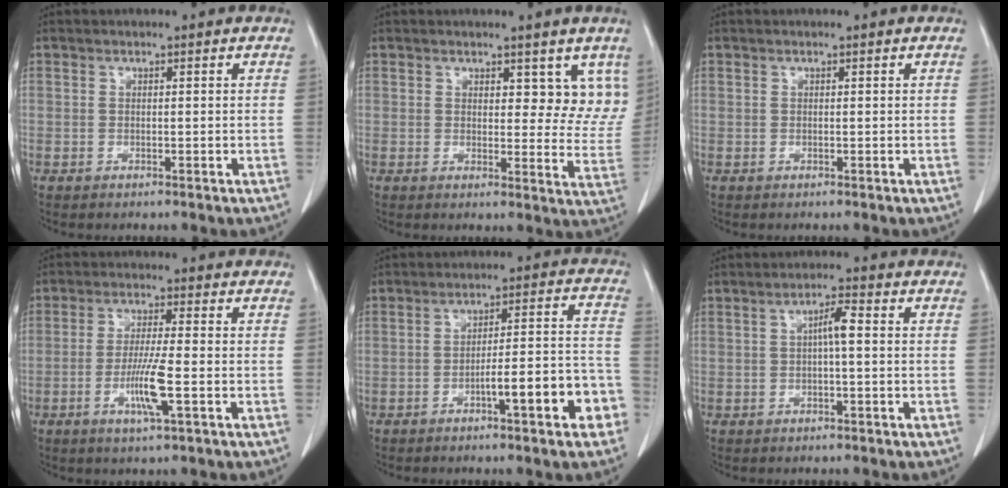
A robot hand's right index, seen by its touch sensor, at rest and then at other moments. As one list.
[{"total": 7.3, "force": [4.8, 3.6, 4.1], "torque": [-0.023, -0.019, 0.052]}, {"total": 0.0}, {"total": 6.6, "force": [-2.2, -0.1, 6.3], "torque": [-0.119, -0.012, -0.043]}, {"total": 10.4, "force": [-4.7, 1.6, 9.1], "torque": [-0.117, 0.032, -0.060]}, {"total": 3.2, "force": [0.1, 0.3, 3.2], "torque": [-0.056, 0.006, 0.002]}]